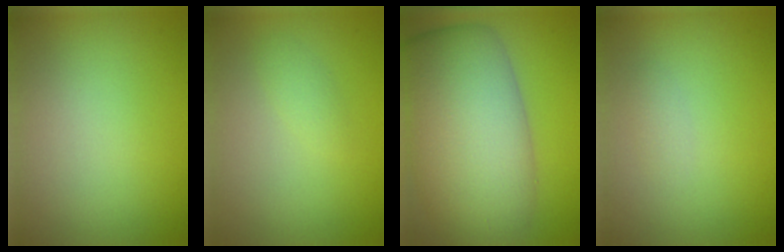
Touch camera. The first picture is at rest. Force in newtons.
{"total": 1.1, "press": 1.1, "slide": 0.0}
{"total": 12.7, "press": 12.6, "slide": 0.7}
{"total": 0.7, "press": 0.7, "slide": 0.1}